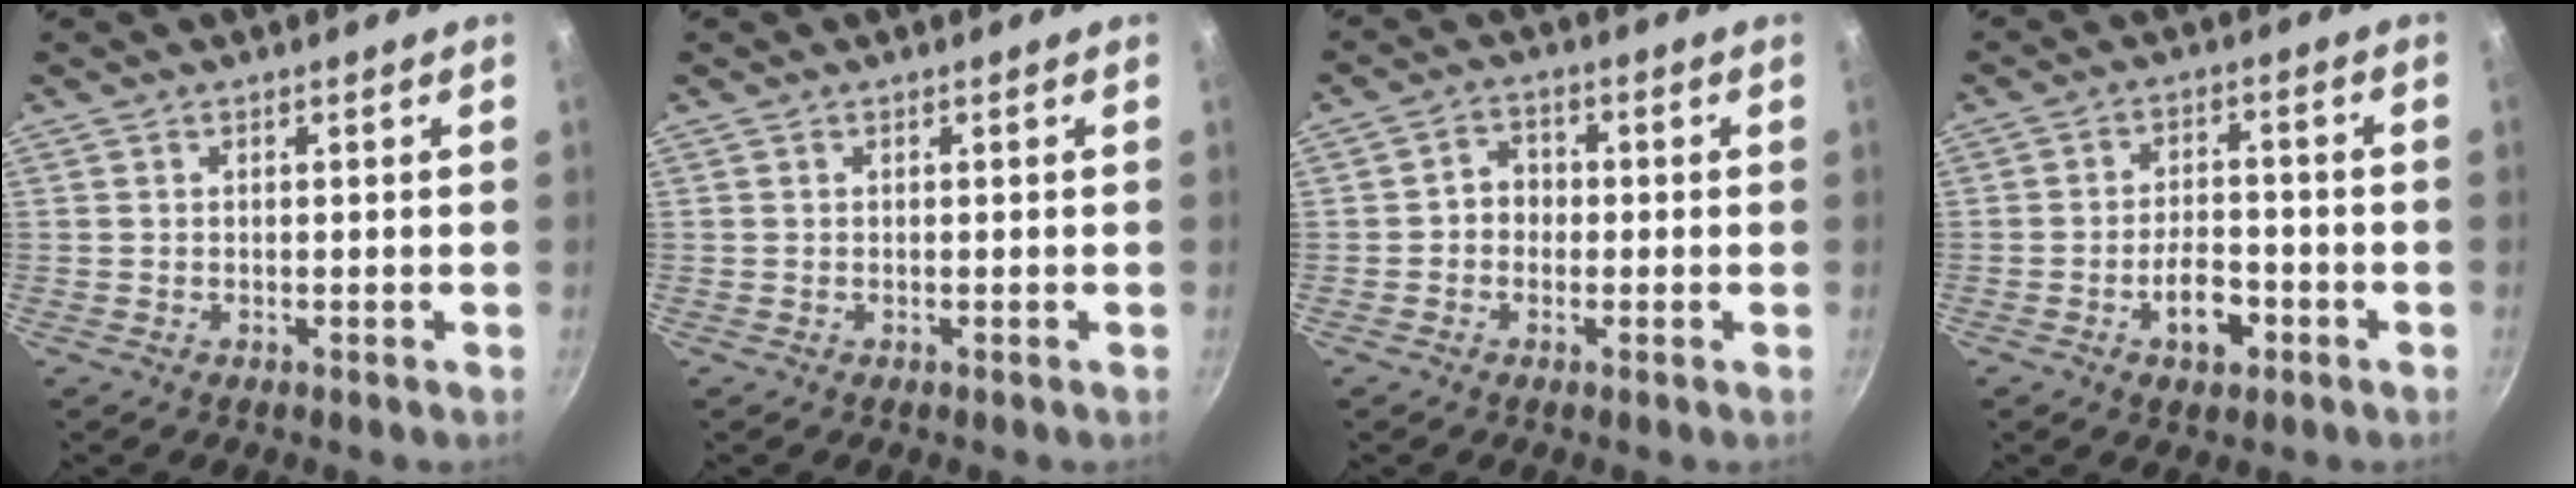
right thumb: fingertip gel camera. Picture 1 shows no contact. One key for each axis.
{"total": 0.0}
{"total": 3.9, "fx": -0.6, "fy": 3.4, "fz": 1.8, "tx": -0.004, "ty": 0.013, "tz": -0.018}
{"total": 7.1, "fx": -3.1, "fy": 3.9, "fz": 5.0, "tx": -0.063, "ty": 0.023, "tz": -0.052}